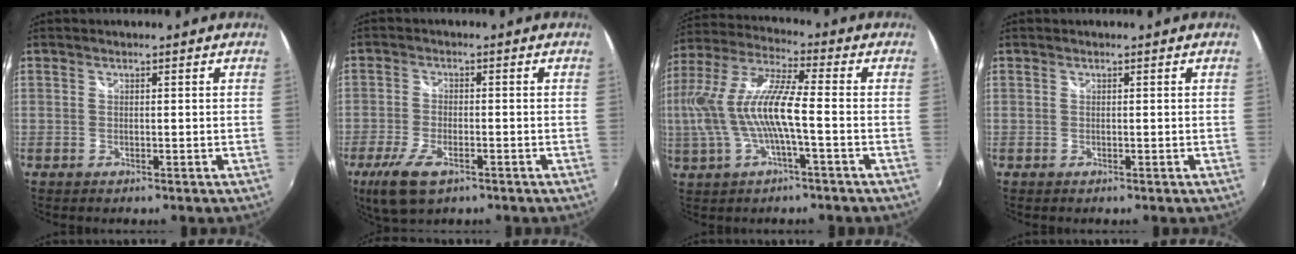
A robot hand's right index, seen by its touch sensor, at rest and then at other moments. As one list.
[{"total": 8.5, "force": [-4.9, 3.6, 6.0], "torque": [-0.147, -0.025, -0.091]}, {"total": 14.2, "force": [-1.7, 2.5, 13.9], "torque": [-0.263, -0.001, -0.029]}, {"total": 0.0}]